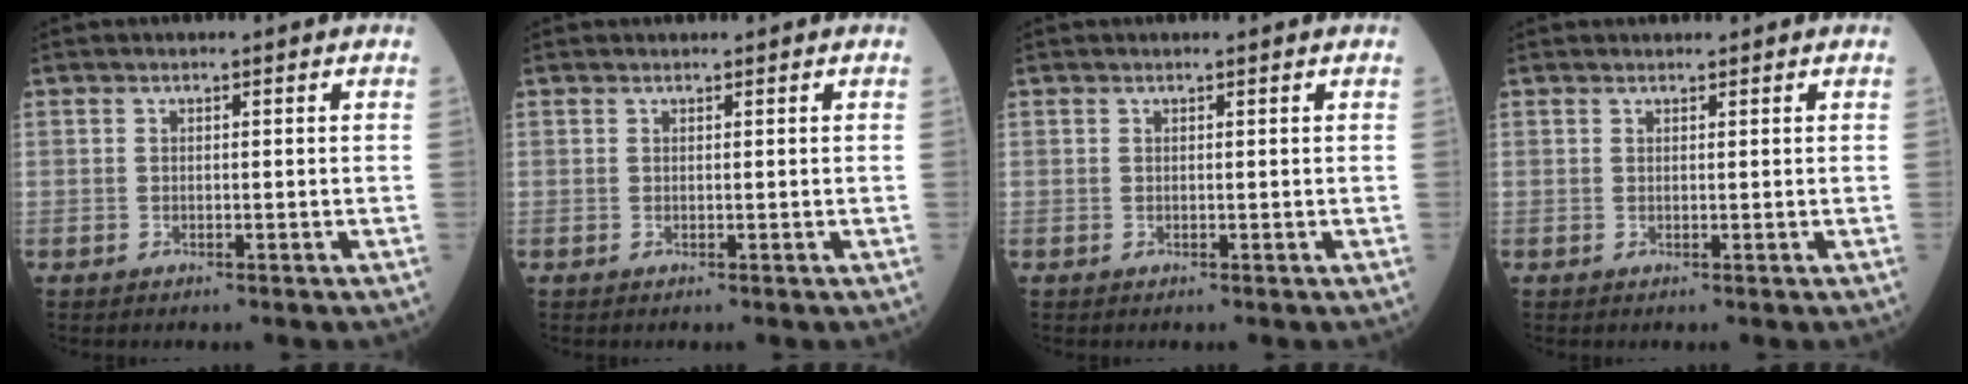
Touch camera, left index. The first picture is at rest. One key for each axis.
{"total": 0.6, "fx": 0.6, "fy": 0.0, "fz": 0.0, "tx": -0.005, "ty": 0.004, "tz": 0.012}
{"total": 0.8, "fx": 0.8, "fy": -0.1, "fz": 0.1, "tx": -0.005, "ty": -0.001, "tz": 0.010}
{"total": 1.3, "fx": 1.3, "fy": 0.2, "fz": 0.2, "tx": -0.006, "ty": 0.009, "tz": 0.021}